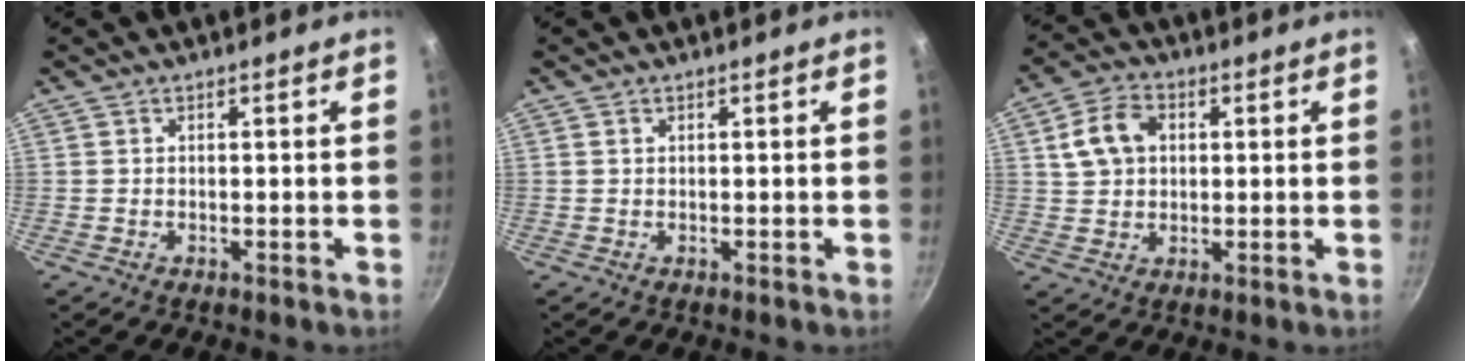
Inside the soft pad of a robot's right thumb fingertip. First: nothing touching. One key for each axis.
{"total": 0.5, "fx": 0.2, "fy": 0.4, "fz": 0.2, "tx": -0.003, "ty": 0.002, "tz": 0.003}
{"total": 8.6, "fx": 2.0, "fy": 6.5, "fz": 5.3, "tx": -0.083, "ty": 0.013, "tz": 0.030}